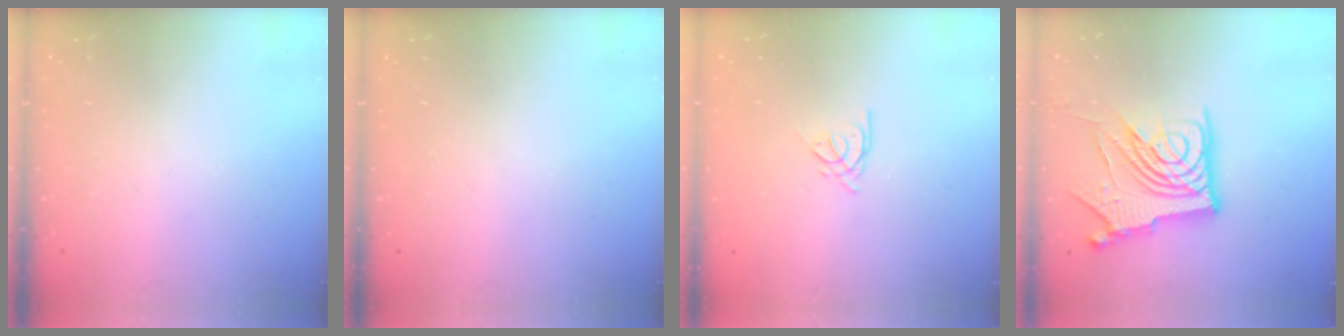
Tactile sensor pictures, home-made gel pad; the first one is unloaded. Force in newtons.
{"total": 0.0}
{"total": 1.9, "press": 1.9, "slide": 0.4}
{"total": 16.5, "press": 16.4, "slide": 1.7}